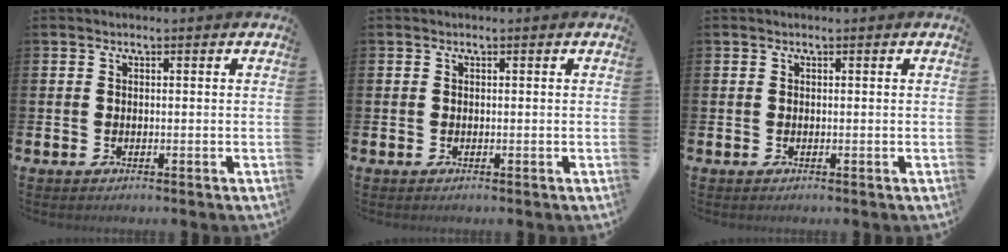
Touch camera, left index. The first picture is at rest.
{"total": 0.0}
{"total": 0.0}